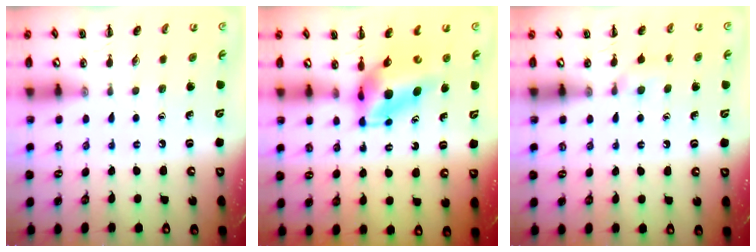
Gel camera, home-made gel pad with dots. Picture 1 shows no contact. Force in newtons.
{"total": 5.2, "press": 5.0, "slide": 1.3}
{"total": 6.6, "press": 6.4, "slide": 1.7}